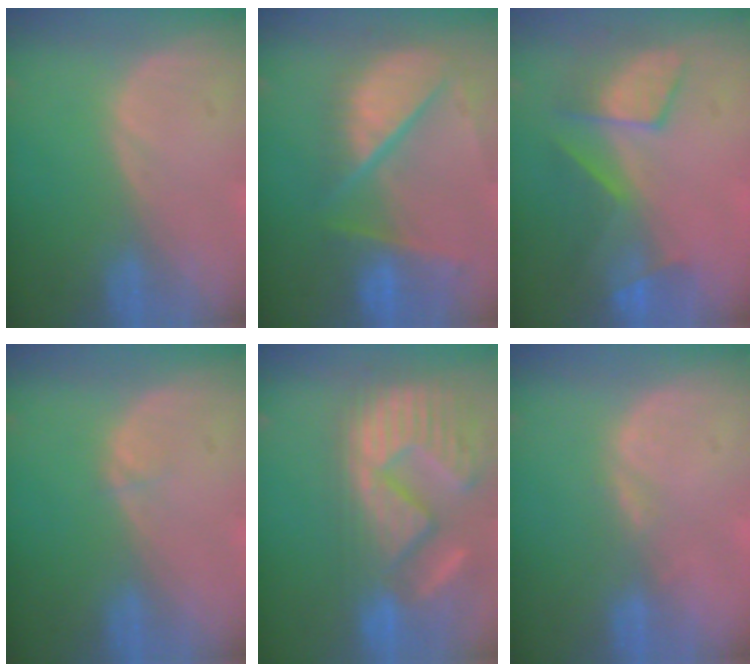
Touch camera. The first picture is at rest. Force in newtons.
{"total": 11.0, "press": 9.1, "slide": 6.2}
{"total": 8.0, "press": 7.5, "slide": 2.8}
{"total": 0.5, "press": 0.5, "slide": 0.1}
{"total": 15.3, "press": 12.5, "slide": 8.8}
{"total": 1.9, "press": 1.5, "slide": 1.1}